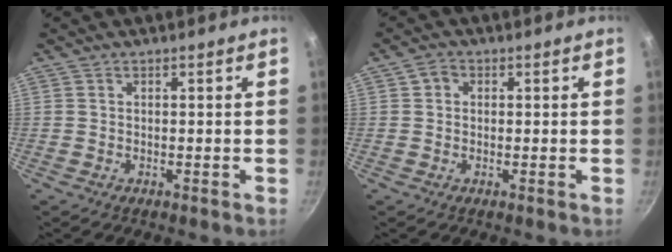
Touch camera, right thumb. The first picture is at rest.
{"total": 1.9, "force": [0.4, 1.7, 0.8], "torque": [-0.009, 0.003, 0.002]}